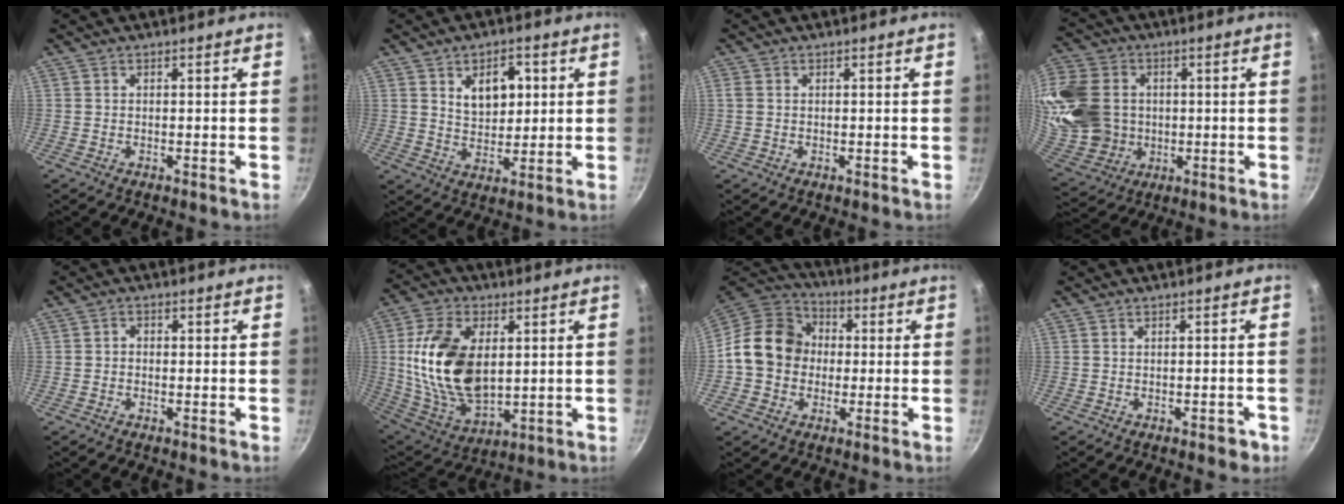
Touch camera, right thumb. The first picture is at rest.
{"total": 8.8, "force": [2.7, 5.9, 6.1], "torque": [-0.061, -0.013, 0.046]}
{"total": 1.4, "force": [0.2, 1.2, 0.7], "torque": [-0.014, 0.003, 0.003]}
{"total": 22.3, "force": [2.1, 18.5, 12.4], "torque": [-0.280, 0.009, 0.052]}
{"total": 1.4, "force": [-0.4, 1.2, 0.7], "torque": [-0.010, 0.008, -0.010]}
{"total": 20.1, "force": [2.7, 12.1, 15.8], "torque": [-0.284, -0.010, 0.063]}
{"total": 14.7, "force": [0.1, 12.5, 7.7], "torque": [-0.099, 0.030, -0.016]}
{"total": 2.3, "force": [-1.2, 1.2, 1.6], "torque": [-0.008, 0.015, -0.005]}